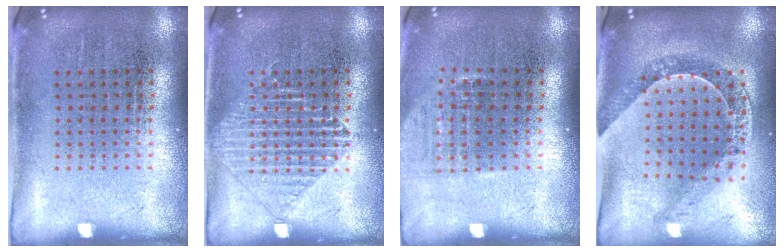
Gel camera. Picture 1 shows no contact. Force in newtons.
{"total": 2.0, "press": 2.0, "slide": 0.3}
{"total": 0.9, "press": 0.8, "slide": 0.4}
{"total": 1.2, "press": 1.2, "slide": 0.3}